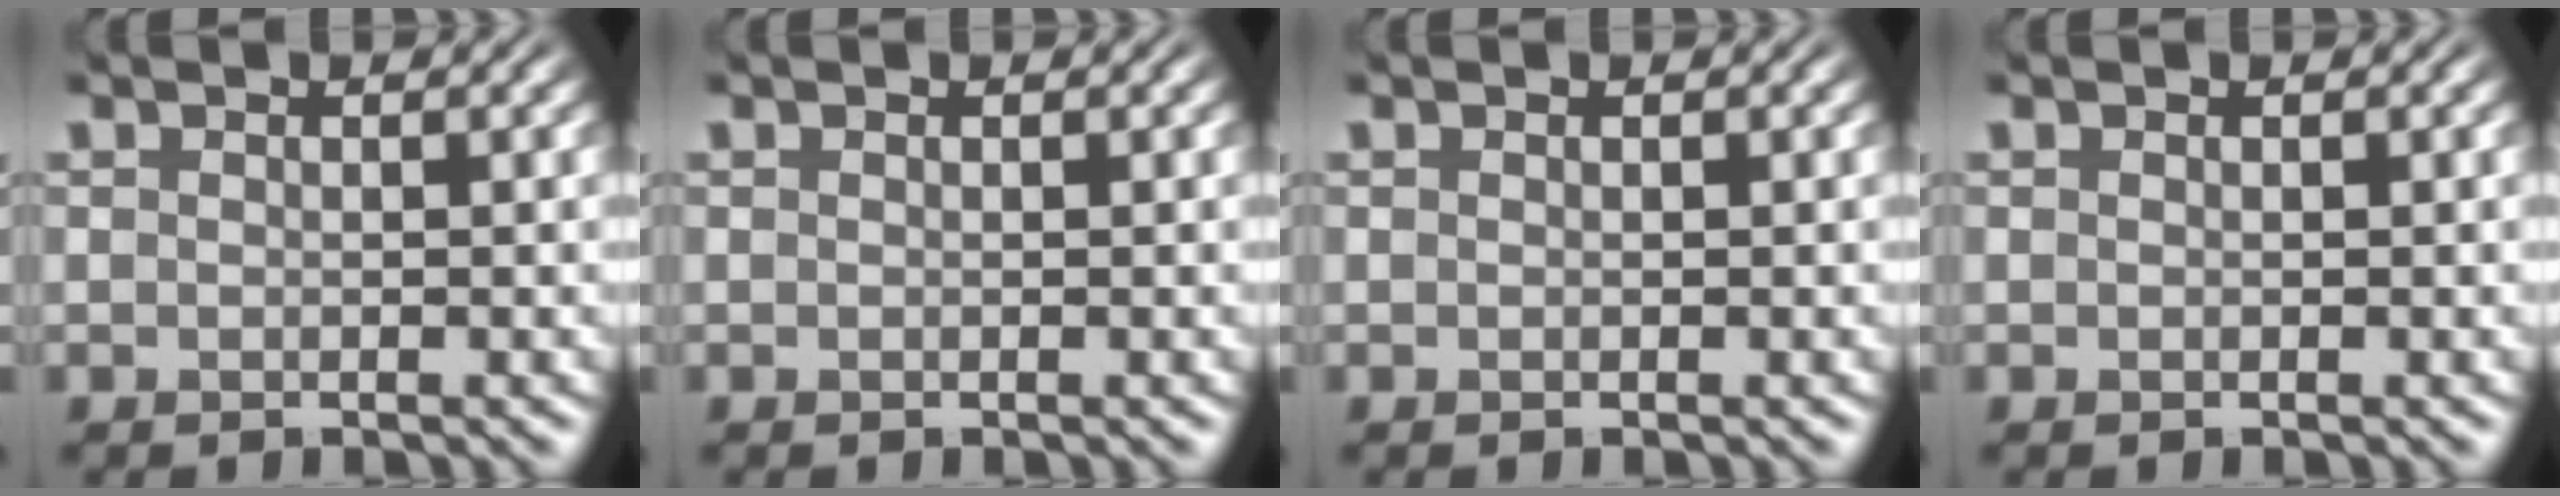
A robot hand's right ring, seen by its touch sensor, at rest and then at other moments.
{"total": 0.0}
{"total": 0.0}
{"total": 0.0}